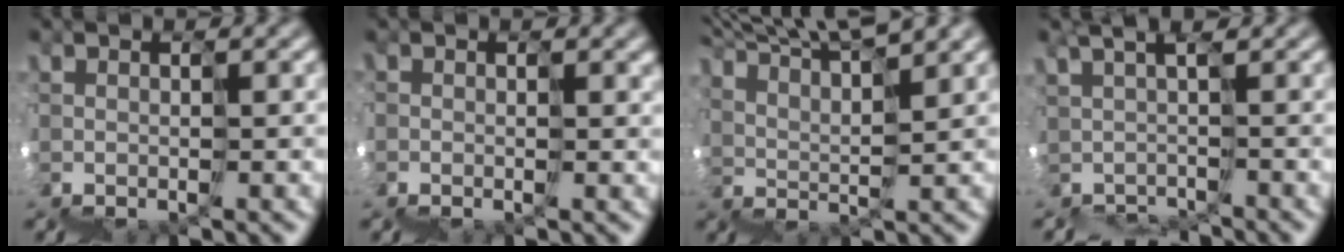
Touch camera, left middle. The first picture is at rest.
{"total": 1.5, "force": [0.2, 0.9, 1.2], "torque": [-0.026, -0.004, -0.002]}
{"total": 9.5, "force": [9.3, -0.4, 1.5], "torque": [-0.026, 0.056, 0.131]}
{"total": 2.3, "force": [-0.5, -1.2, -1.8], "torque": [0.035, 0.023, -0.022]}